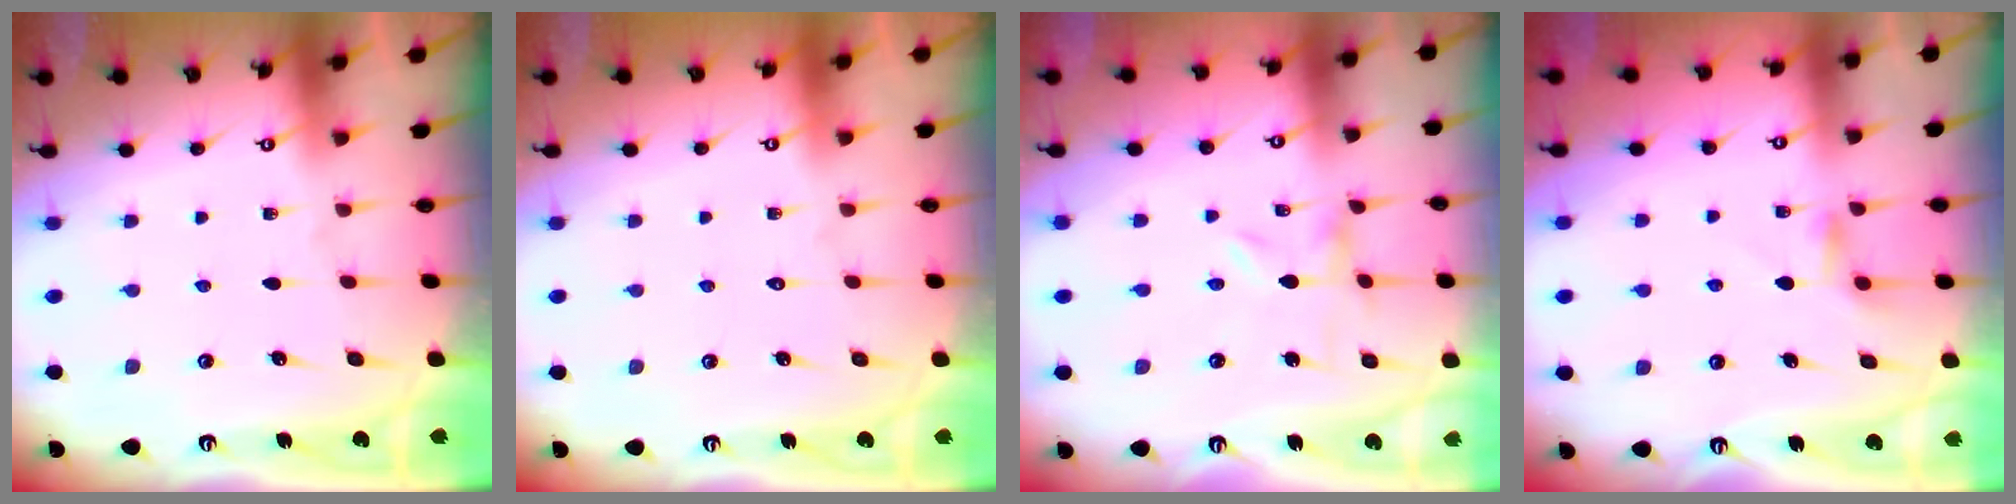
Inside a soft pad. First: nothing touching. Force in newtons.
{"total": 1.6, "press": 1.6, "slide": 0.1}
{"total": 0.0}
{"total": 3.0, "press": 2.9, "slide": 0.5}